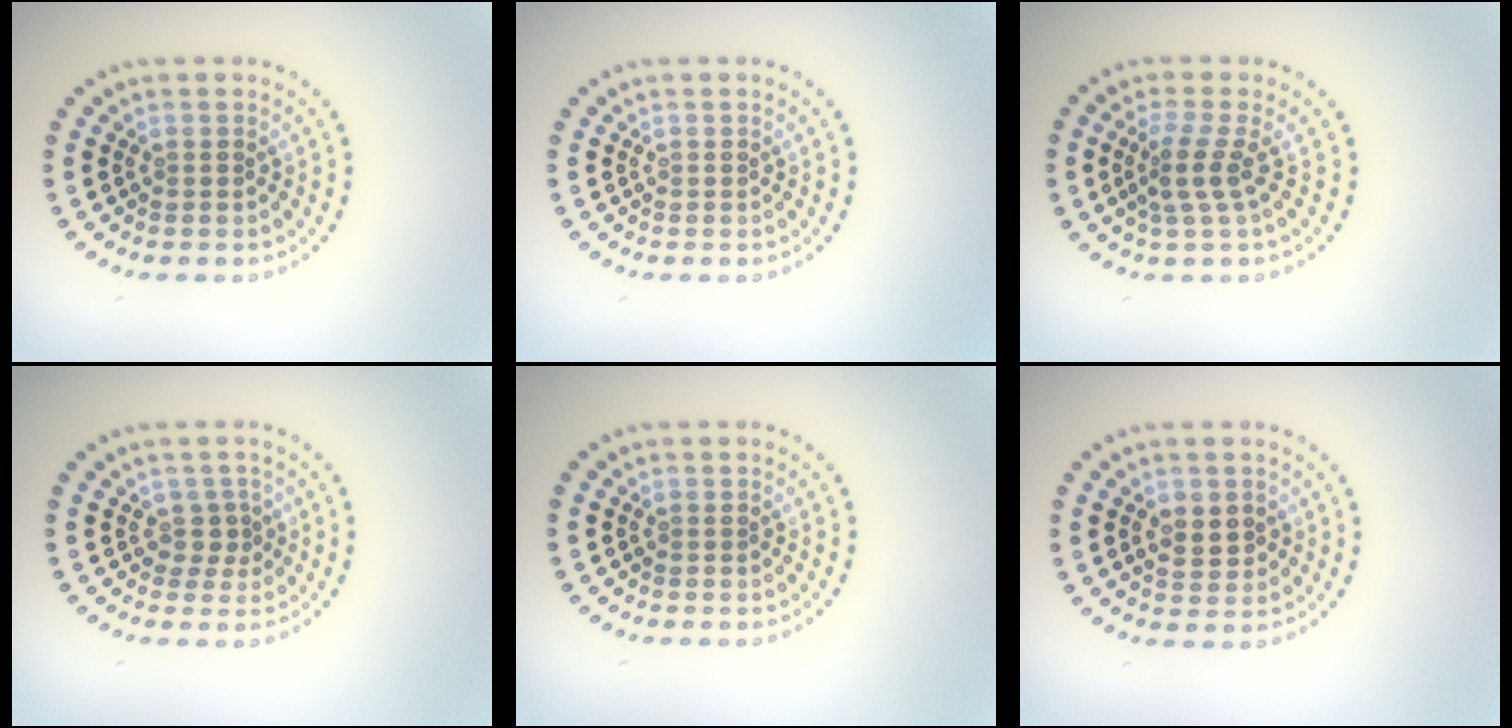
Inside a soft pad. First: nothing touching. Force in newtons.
{"total": 0.0}
{"total": 2.7, "press": 1.9, "slide": 1.9}
{"total": 1.6, "press": 1.1, "slide": 1.1}
{"total": 0.0}
{"total": 2.3, "press": 2.2, "slide": 0.3}